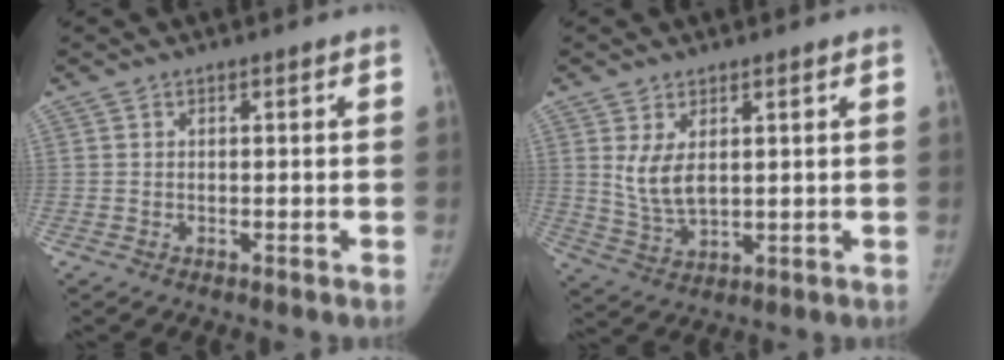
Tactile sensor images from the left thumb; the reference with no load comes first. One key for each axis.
{"total": 6.4, "fx": 1.9, "fy": 3.5, "fz": 5.0, "tx": -0.088, "ty": -0.019, "tz": 0.048}